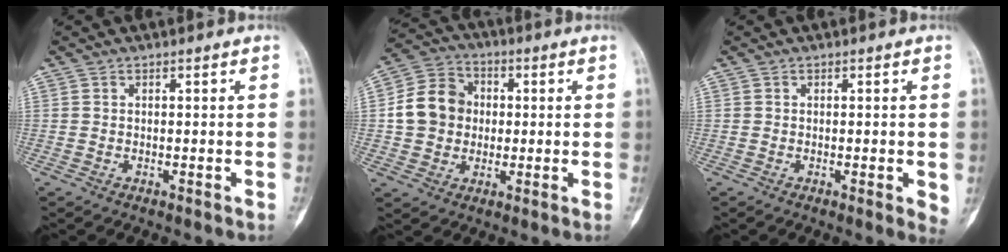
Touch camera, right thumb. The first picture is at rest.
{"total": 10.6, "force": [0.2, 9.3, 5.2], "torque": [-0.070, 0.018, -0.005]}
{"total": 2.7, "force": [-0.2, 0.8, 2.6], "torque": [-0.031, -0.007, -0.005]}